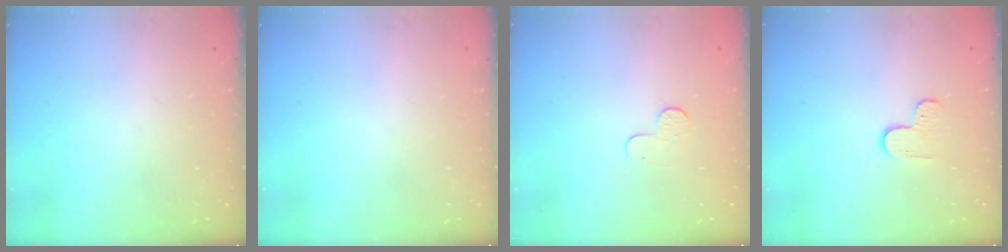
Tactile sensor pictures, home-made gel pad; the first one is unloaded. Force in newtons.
{"total": 0.0}
{"total": 4.9, "press": 4.8, "slide": 0.5}
{"total": 3.8, "press": 3.8, "slide": 0.4}